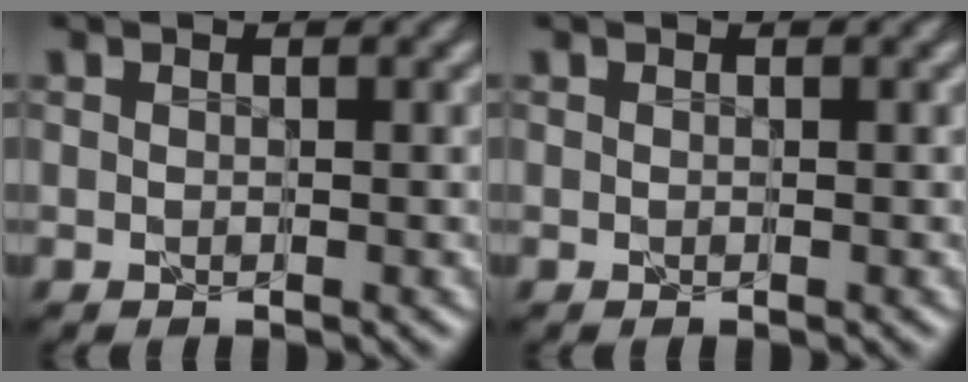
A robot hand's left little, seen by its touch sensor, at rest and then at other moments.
{"total": 0.0}